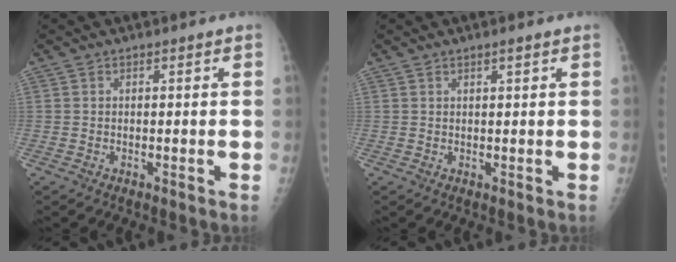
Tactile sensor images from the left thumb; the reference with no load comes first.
{"total": 1.1, "force": [0.7, 0.1, 0.8], "torque": [-0.010, -0.003, 0.012]}